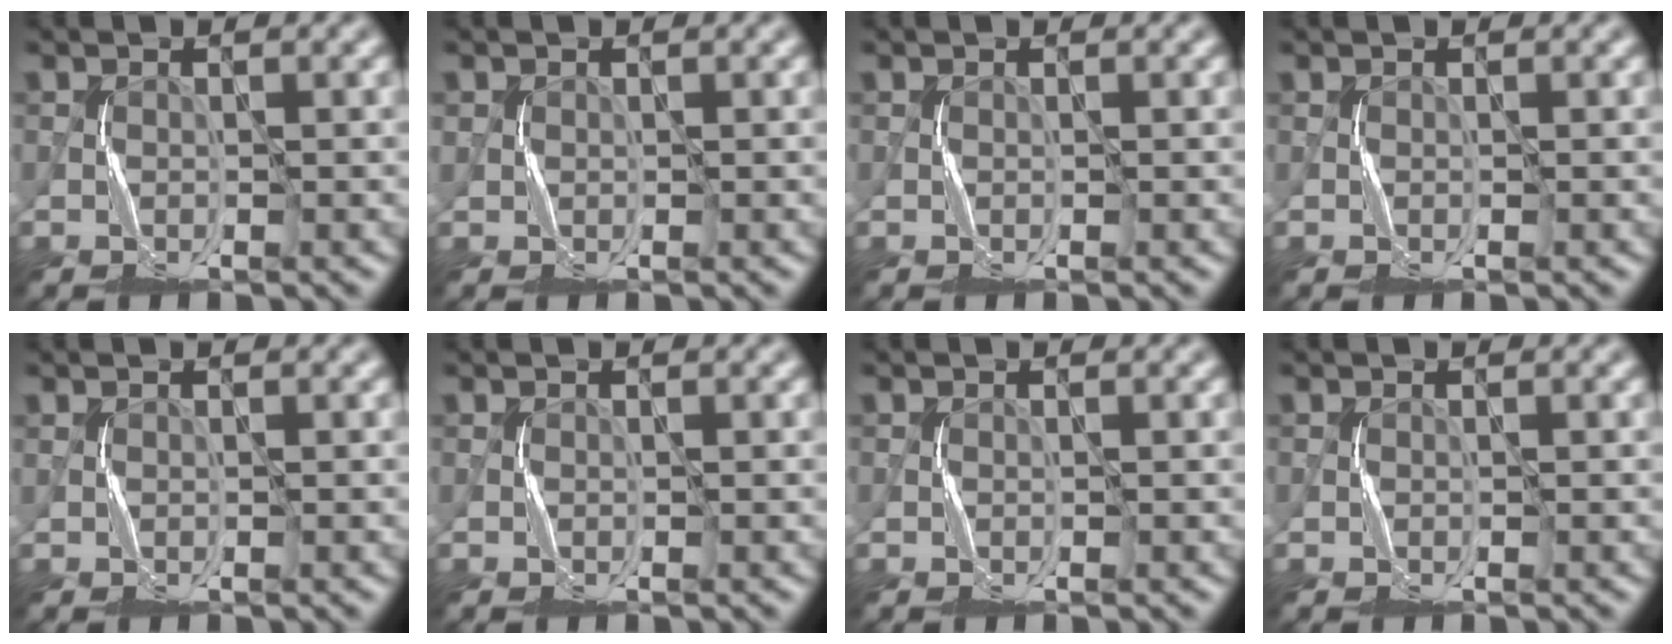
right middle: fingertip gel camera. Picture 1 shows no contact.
{"total": 0.5, "force": [0.1, 0.5, -0.1], "torque": [-0.001, -0.001, 0.004]}
{"total": 0.0}
{"total": 0.0}
{"total": 0.0}
{"total": 0.0}
{"total": 0.0}
{"total": 0.0}